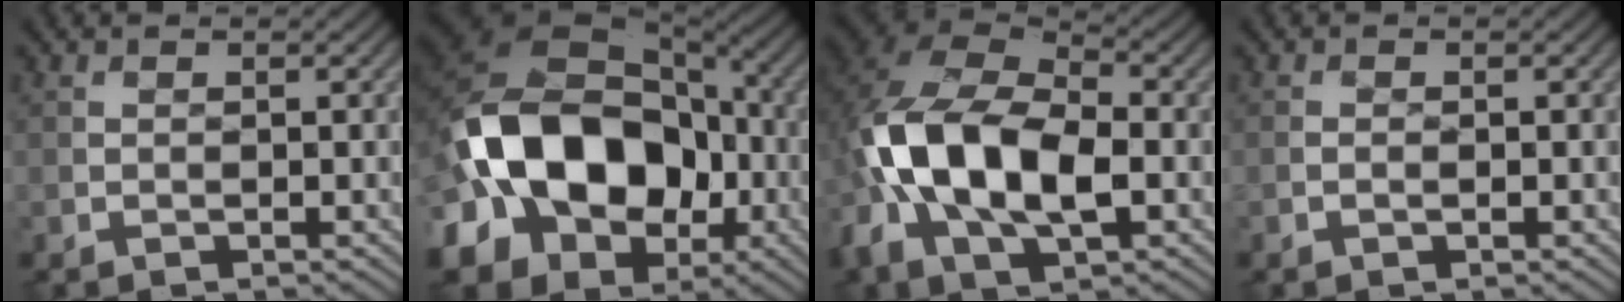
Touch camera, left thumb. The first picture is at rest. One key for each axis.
{"total": 18.9, "fx": -3.5, "fy": 14.0, "fz": 12.2, "tx": -0.238, "ty": -0.025, "tz": -0.051}
{"total": 15.7, "fx": -2.3, "fy": 9.4, "fz": 12.4, "tx": -0.272, "ty": -0.003, "tz": -0.054}
{"total": 0.6, "fx": -0.3, "fy": 0.3, "fz": 0.5, "tx": -0.011, "ty": 0.003, "tz": -0.006}